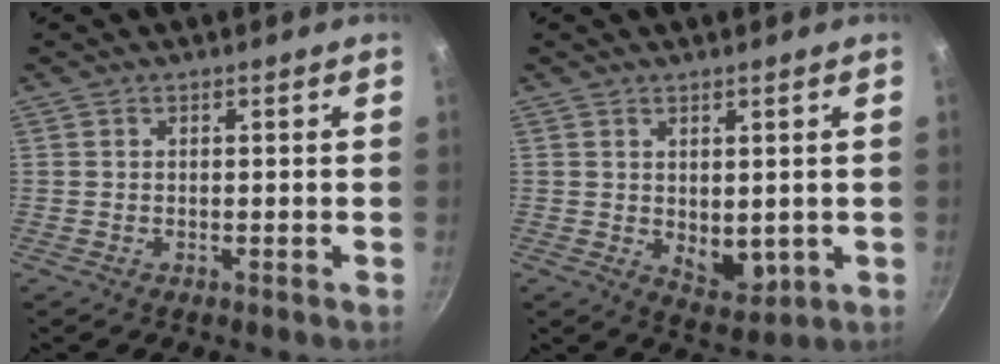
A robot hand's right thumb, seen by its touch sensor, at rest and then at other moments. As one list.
[{"total": 5.8, "force": [0.4, 3.6, 4.6], "torque": [-0.050, -0.019, 0.018]}]